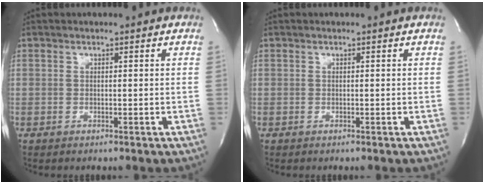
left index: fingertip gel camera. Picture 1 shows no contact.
{"total": 0.0}